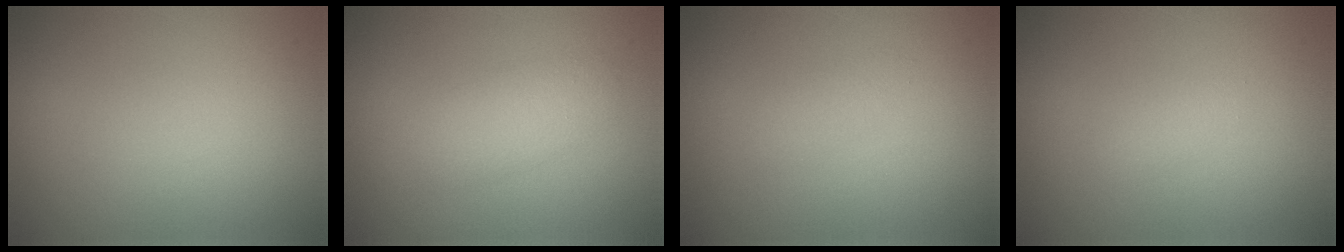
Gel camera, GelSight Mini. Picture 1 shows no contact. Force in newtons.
{"total": 2.4, "press": 2.4, "slide": 0.1}
{"total": 0.9, "press": 0.9, "slide": 0.0}
{"total": 0.5, "press": 0.5, "slide": 0.0}